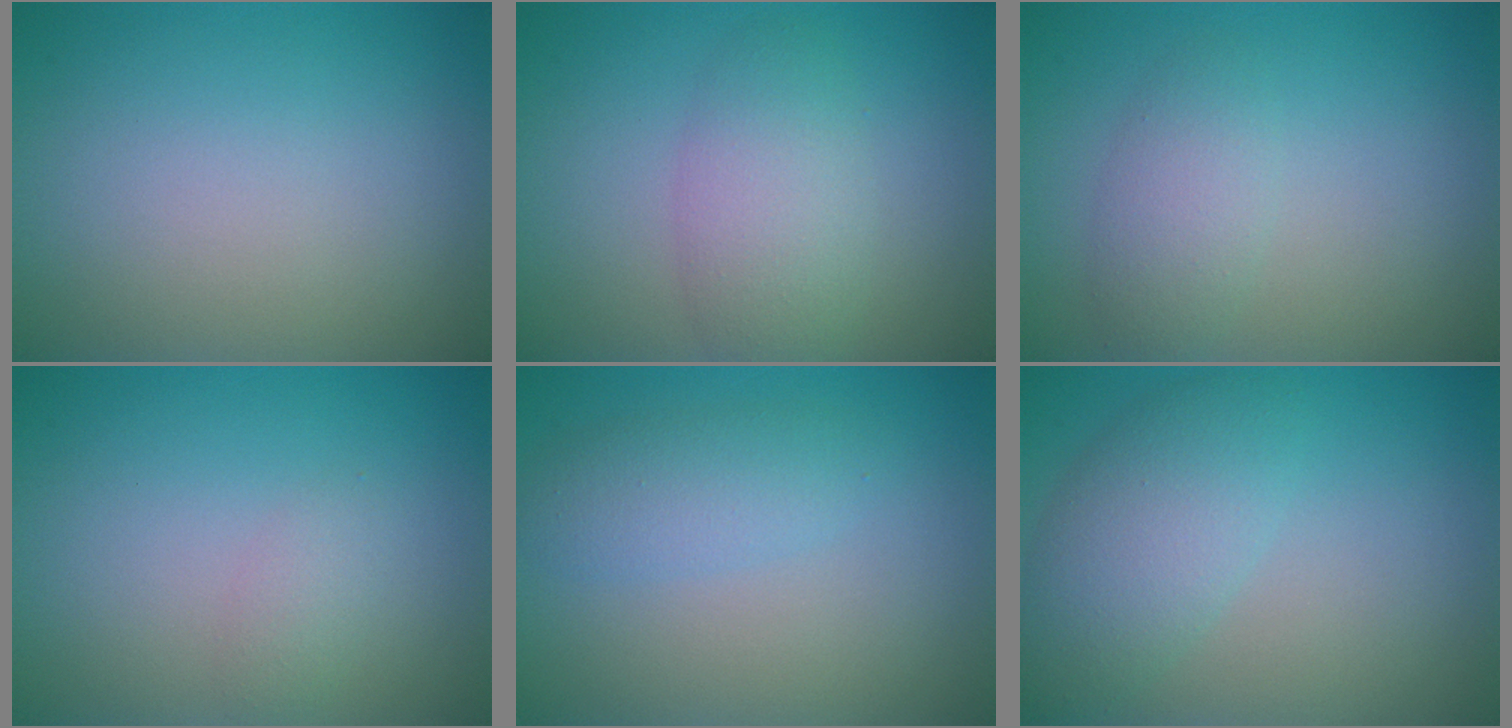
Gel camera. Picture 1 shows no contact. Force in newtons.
{"total": 4.0, "press": 4.0, "slide": 0.1}
{"total": 2.4, "press": 2.4, "slide": 0.1}
{"total": 1.1, "press": 1.1, "slide": 0.1}
{"total": 2.4, "press": 2.4, "slide": 0.2}
{"total": 4.3, "press": 4.3, "slide": 0.2}